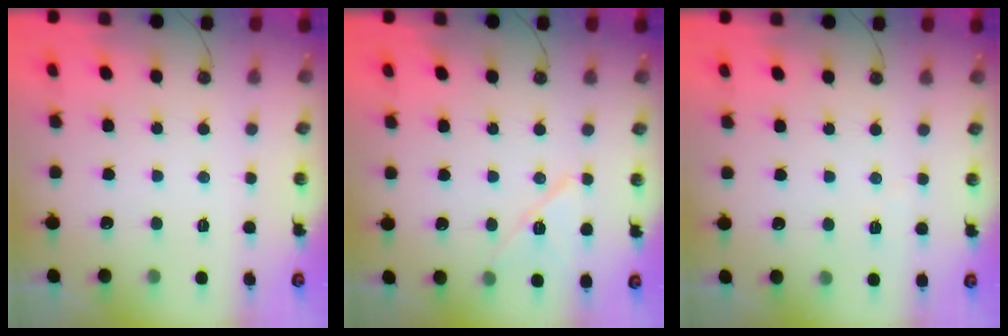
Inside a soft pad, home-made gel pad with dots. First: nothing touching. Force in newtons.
{"total": 9.8, "press": 9.7, "slide": 1.1}
{"total": 2.3, "press": 2.2, "slide": 0.5}